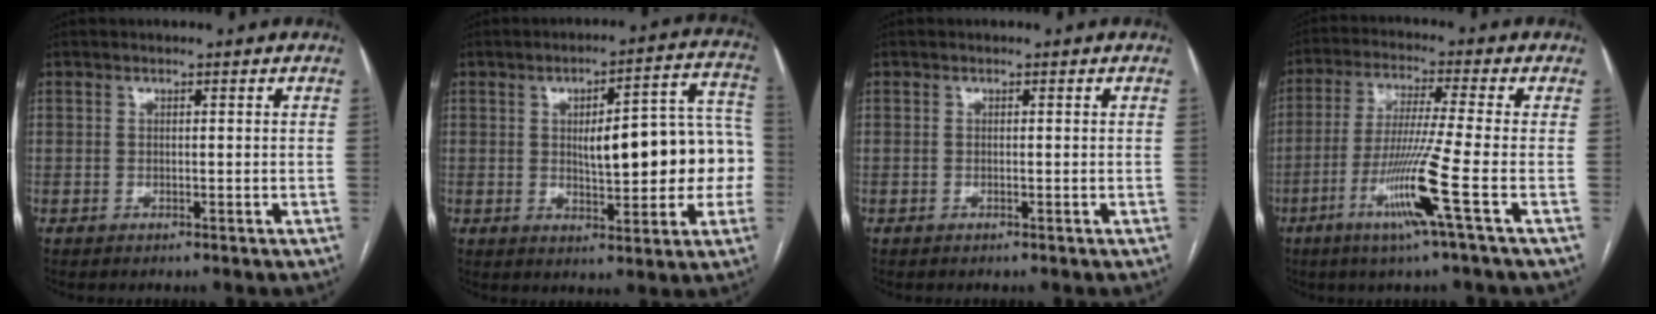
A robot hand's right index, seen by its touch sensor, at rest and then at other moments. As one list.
[{"total": 15.2, "force": [-0.4, 4.3, 14.5], "torque": [-0.180, 0.039, 0.004]}, {"total": 0.0}, {"total": 10.3, "force": [-4.1, -2.3, 9.2], "torque": [-0.178, -0.025, -0.084]}]